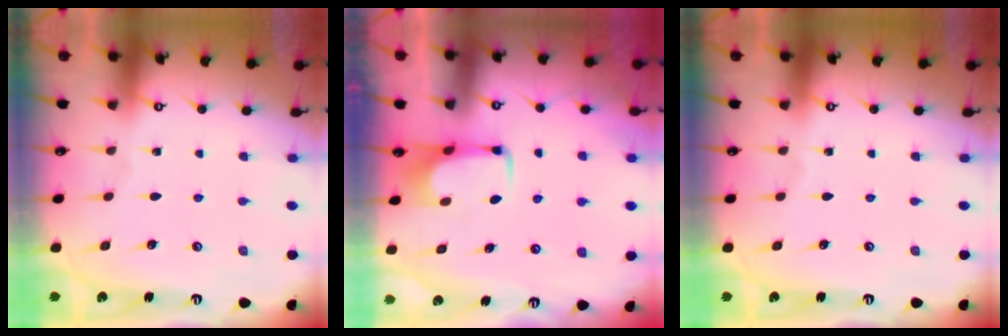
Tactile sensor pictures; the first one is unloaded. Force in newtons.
{"total": 1.7, "press": 1.6, "slide": 0.5}
{"total": 0.0}